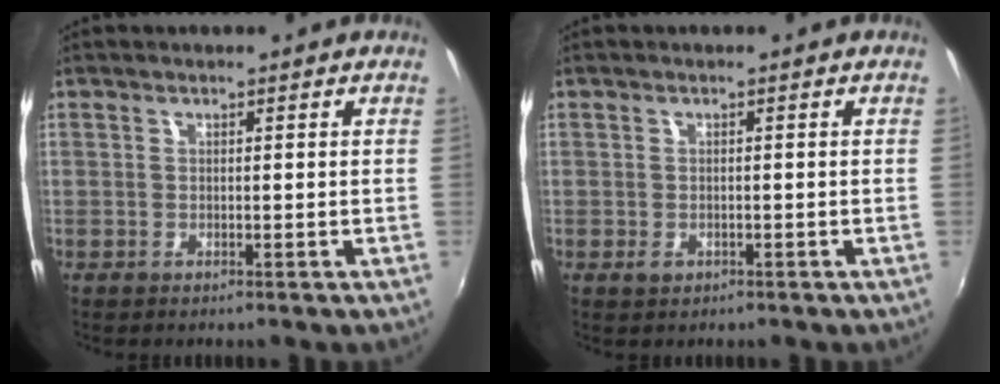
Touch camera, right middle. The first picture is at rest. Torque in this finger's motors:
{"motor_torque": [0.32, -0.25, -0.01, 0.00]}